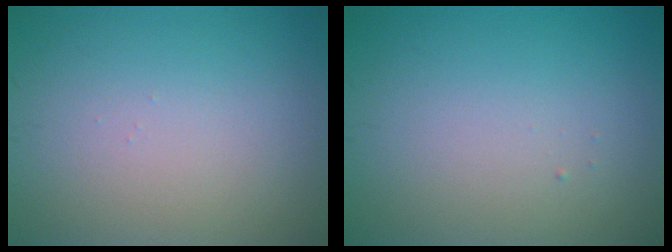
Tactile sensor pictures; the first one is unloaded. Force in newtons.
{"total": 0.0}